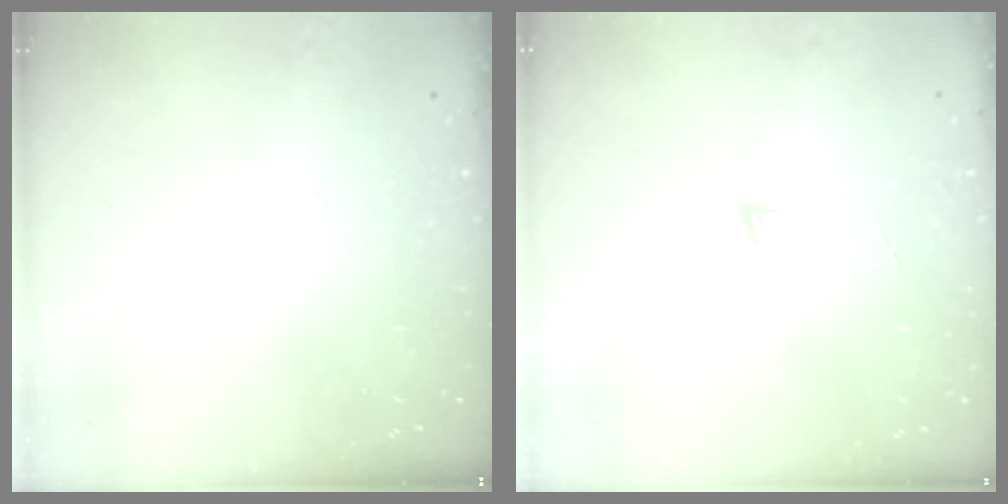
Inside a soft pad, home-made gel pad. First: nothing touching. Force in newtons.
{"total": 4.0, "press": 3.9, "slide": 0.4}